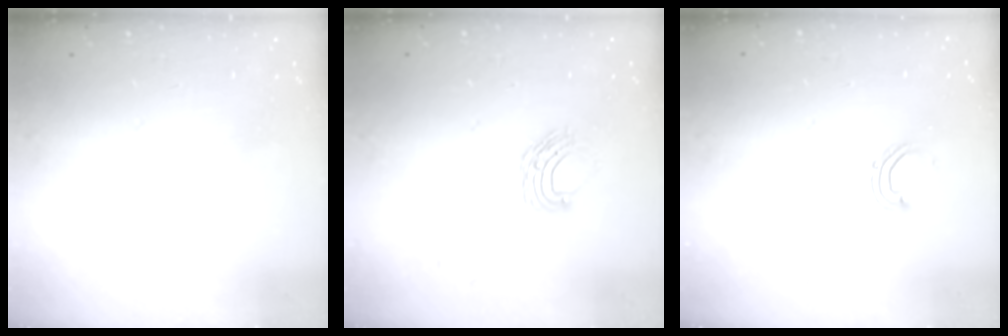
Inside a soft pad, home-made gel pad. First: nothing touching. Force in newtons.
{"total": 6.3, "press": 6.2, "slide": 0.6}
{"total": 3.4, "press": 3.3, "slide": 0.8}